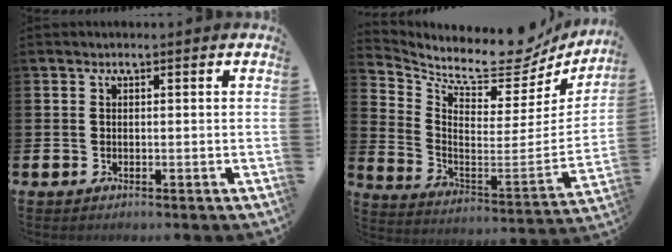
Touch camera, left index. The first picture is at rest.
{"total": 8.7, "force": [7.6, 2.9, 2.9], "torque": [-0.067, -0.078, 0.121]}